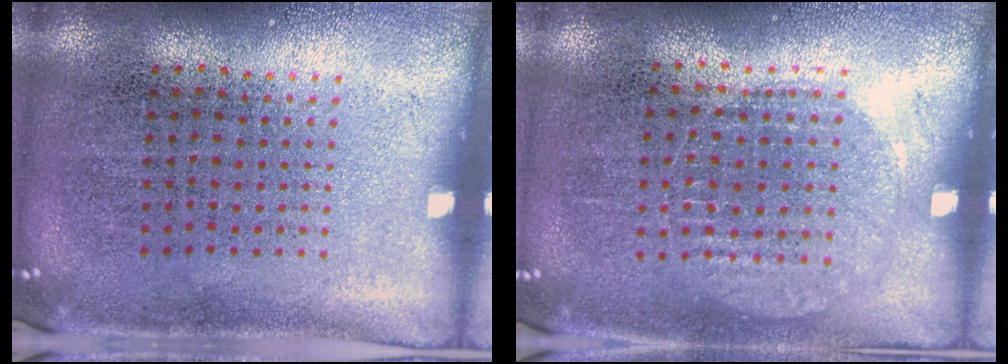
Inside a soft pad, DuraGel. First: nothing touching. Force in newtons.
{"total": 0.9, "press": 0.9, "slide": 0.2}